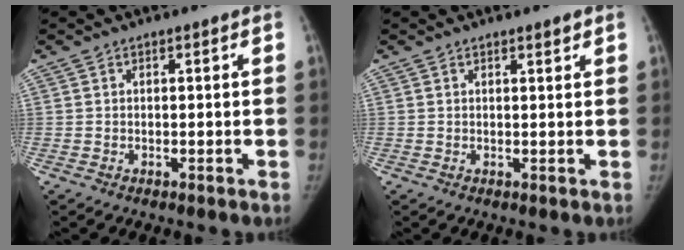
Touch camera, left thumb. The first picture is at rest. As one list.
[{"total": 1.2, "force": [1.0, 0.3, 0.7], "torque": [-0.007, -0.006, 0.015]}]